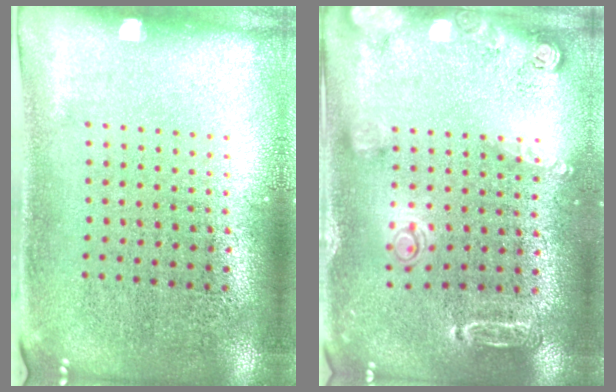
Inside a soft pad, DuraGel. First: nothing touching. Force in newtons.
{"total": 1.6, "press": 1.6, "slide": 0.1}